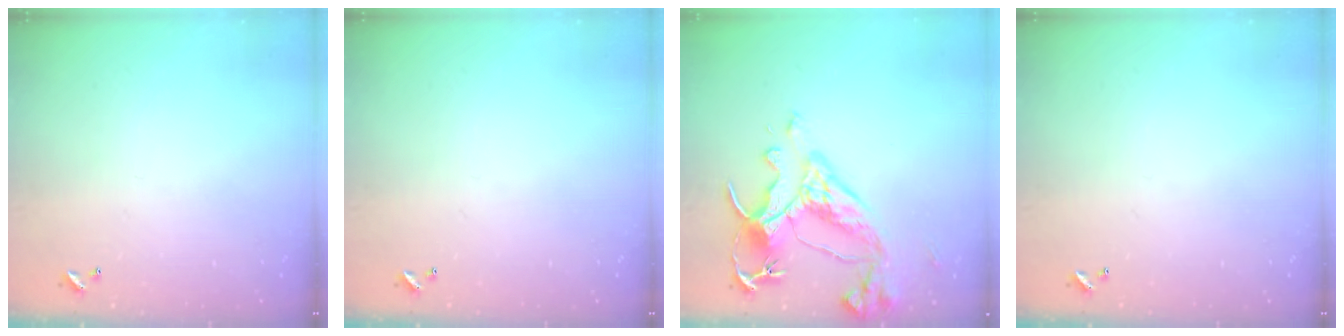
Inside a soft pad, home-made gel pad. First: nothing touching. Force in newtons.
{"total": 0.0}
{"total": 10.7, "press": 10.5, "slide": 1.8}
{"total": 0.0}